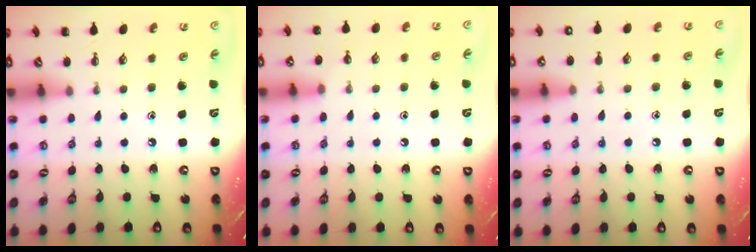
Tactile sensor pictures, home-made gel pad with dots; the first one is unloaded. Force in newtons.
{"total": 6.8, "press": 6.5, "slide": 2.1}
{"total": 8.7, "press": 8.3, "slide": 2.4}